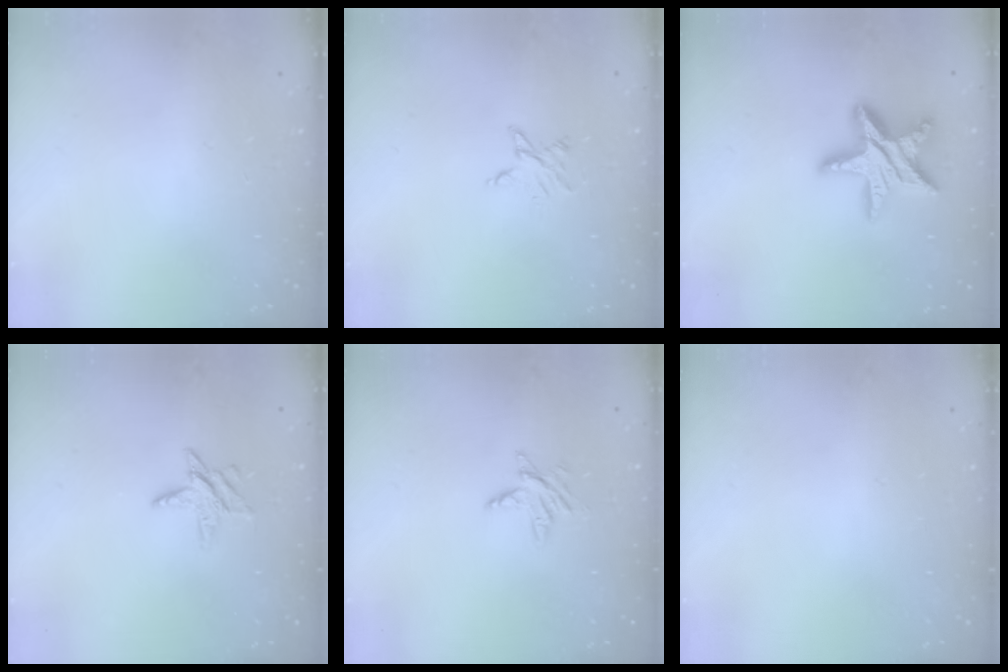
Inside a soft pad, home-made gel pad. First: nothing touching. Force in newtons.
{"total": 3.4, "press": 3.3, "slide": 0.4}
{"total": 17.9, "press": 17.8, "slide": 1.7}
{"total": 6.5, "press": 6.5, "slide": 0.3}
{"total": 5.5, "press": 5.5, "slide": 0.5}
{"total": 0.0}